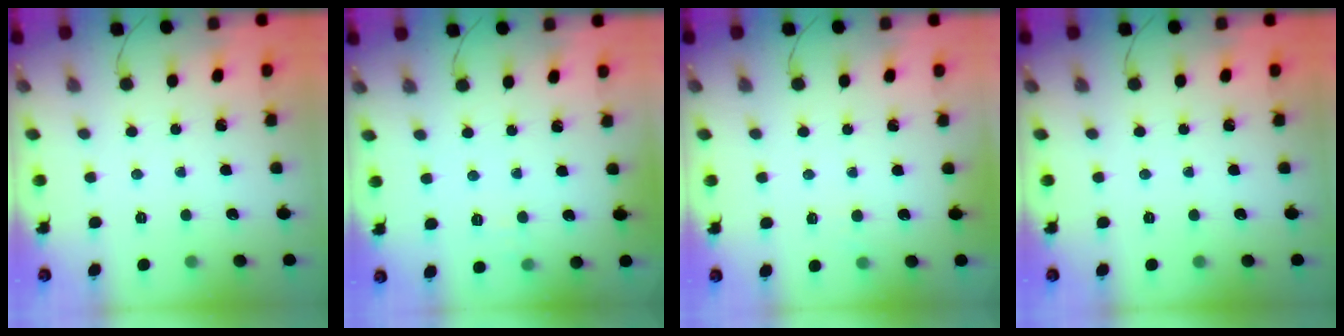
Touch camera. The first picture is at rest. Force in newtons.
{"total": 5.5, "press": 5.3, "slide": 1.3}
{"total": 3.1, "press": 2.8, "slide": 1.2}
{"total": 0.0}